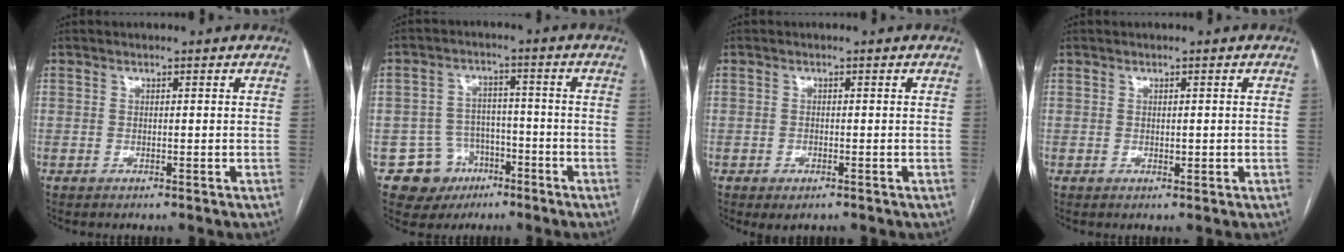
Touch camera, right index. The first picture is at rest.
{"total": 7.6, "force": [-3.7, 6.7, 0.7], "torque": [-0.003, 0.014, -0.046]}
{"total": 1.8, "force": [-1.0, 0.8, 1.2], "torque": [-0.020, -0.002, -0.005]}
{"total": 1.0, "force": [0.0, 0.5, 0.9], "torque": [-0.014, -0.002, 0.002]}